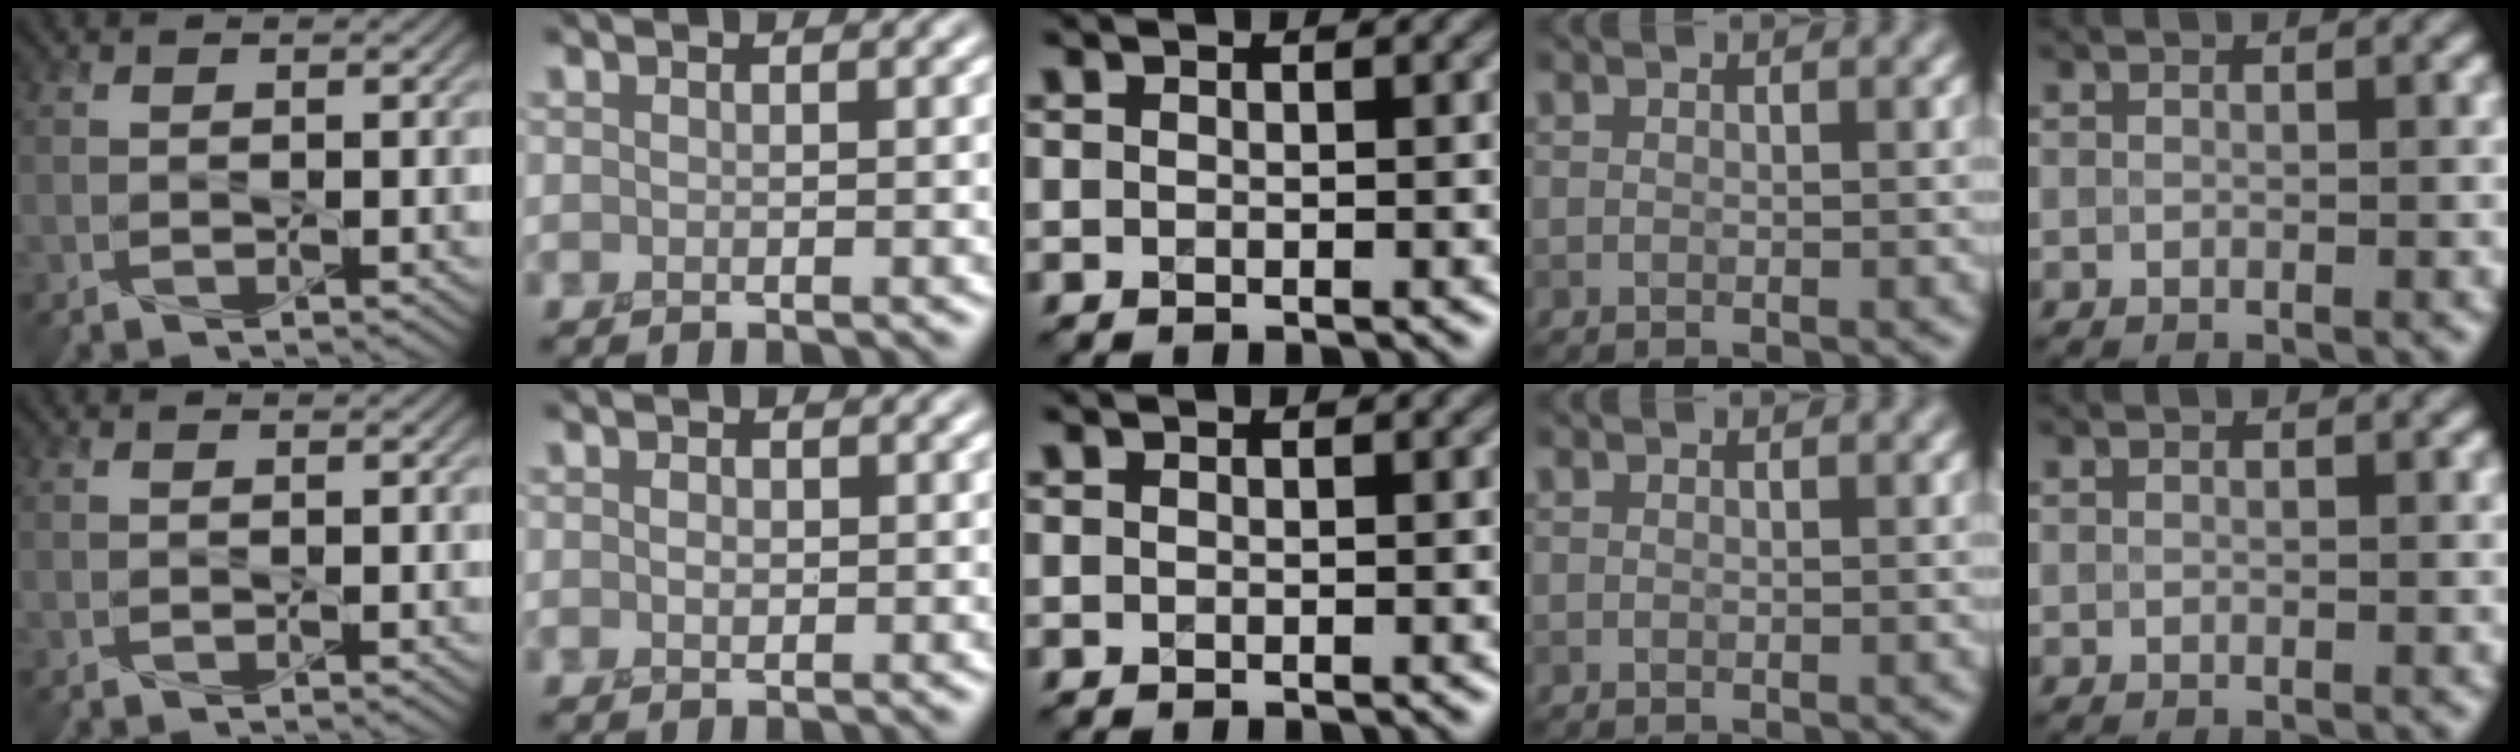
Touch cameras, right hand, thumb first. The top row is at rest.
{"index": {"total": 0.8, "force": [0.0, 0.7, 0.5], "torque": [-0.007, -0.005, -0.001]}}